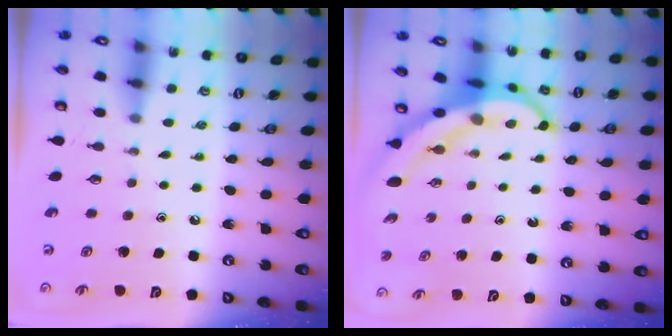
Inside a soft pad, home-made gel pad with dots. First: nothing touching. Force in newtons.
{"total": 6.3, "press": 6.1, "slide": 1.4}